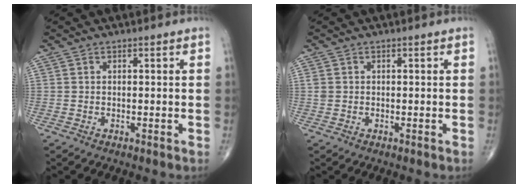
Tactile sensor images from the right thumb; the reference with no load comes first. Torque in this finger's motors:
{"motor_torque": [0.58, 0.31, 0.39, 0.08, -0.03]}